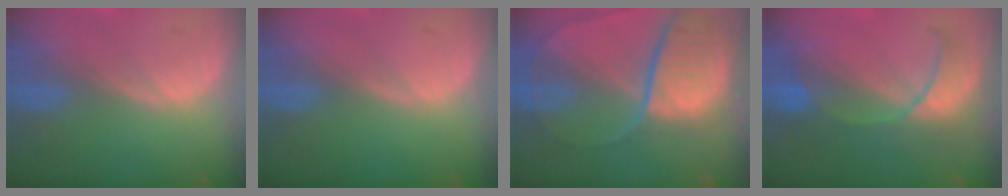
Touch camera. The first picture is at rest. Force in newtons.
{"total": 0.0}
{"total": 10.9, "press": 9.0, "slide": 6.1}
{"total": 8.0, "press": 7.5, "slide": 2.7}